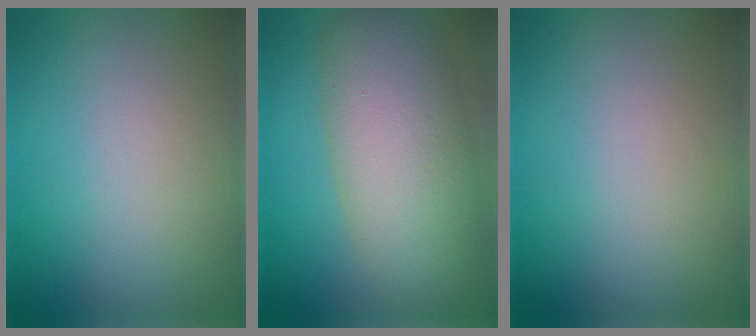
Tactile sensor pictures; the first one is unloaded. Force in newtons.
{"total": 9.0, "press": 8.9, "slide": 0.5}
{"total": 0.0}